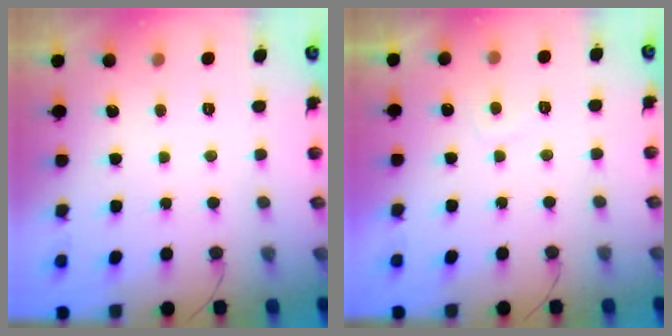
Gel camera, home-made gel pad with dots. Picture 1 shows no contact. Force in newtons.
{"total": 1.8, "press": 1.6, "slide": 0.7}